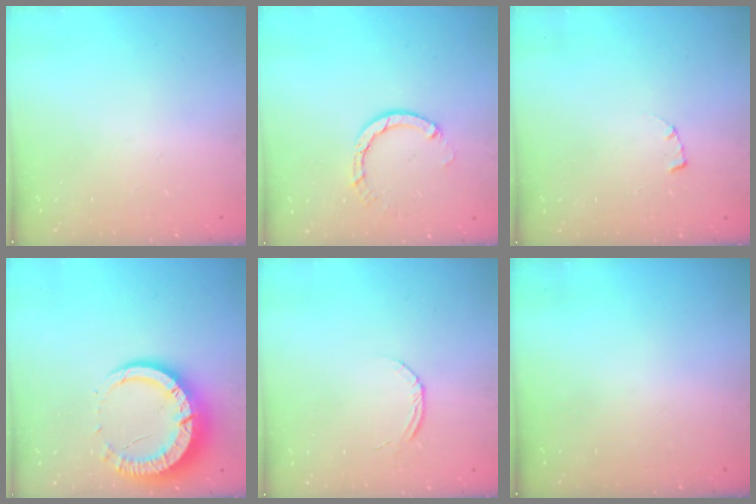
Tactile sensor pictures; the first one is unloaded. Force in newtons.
{"total": 3.9, "press": 3.9, "slide": 0.4}
{"total": 1.7, "press": 1.7, "slide": 0.2}
{"total": 11.1, "press": 11.1, "slide": 1.0}
{"total": 4.2, "press": 4.2, "slide": 0.4}
{"total": 0.0}